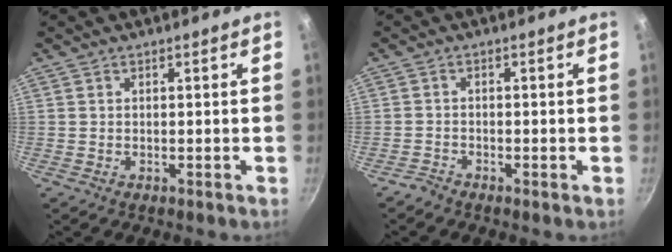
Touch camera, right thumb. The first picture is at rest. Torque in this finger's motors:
{"motor_torque": [0.30, 0.07, 0.04, -0.32, 0.05]}